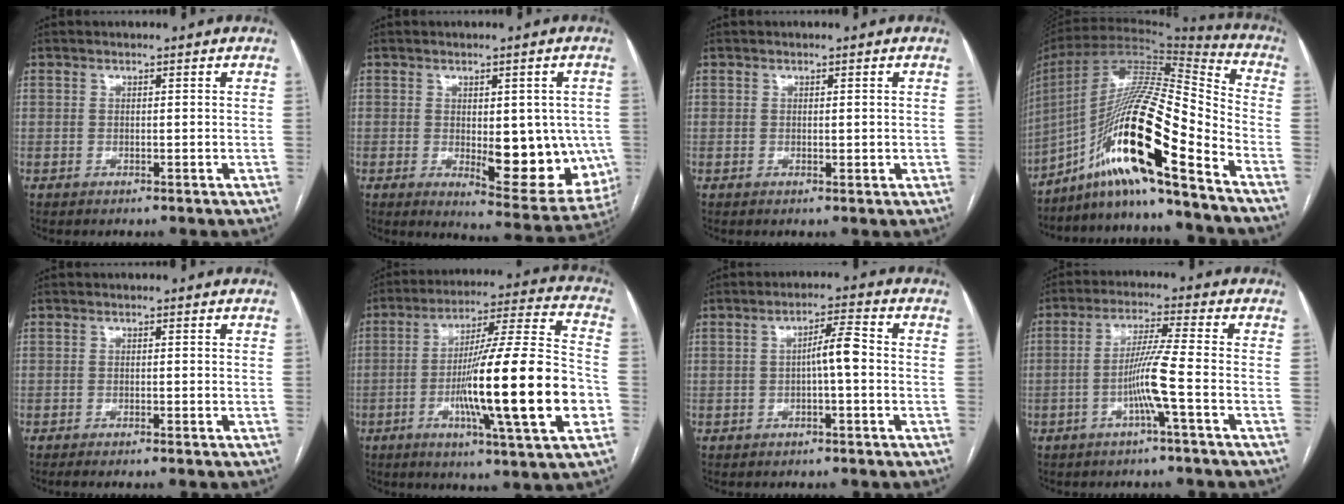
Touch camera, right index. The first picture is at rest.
{"total": 13.2, "force": [-1.6, 5.1, 12.0], "torque": [-0.136, -0.009, -0.005]}
{"total": 1.2, "force": [0.0, 0.7, 1.0], "torque": [-0.015, -0.001, 0.003]}
{"total": 21.1, "force": [-12.6, 0.9, 16.9], "torque": [-0.326, 0.000, -0.231]}
{"total": 2.4, "force": [-2.0, -0.3, 1.4], "torque": [-0.017, 0.000, -0.028]}
{"total": 22.6, "force": [-5.5, 0.4, 22.0], "torque": [-0.336, -0.008, -0.090]}
{"total": 4.2, "force": [-0.5, 0.4, 4.1], "torque": [-0.066, 0.011, -0.008]}
{"total": 6.7, "force": [-2.3, -1.3, 6.1], "torque": [-0.122, 0.004, -0.047]}